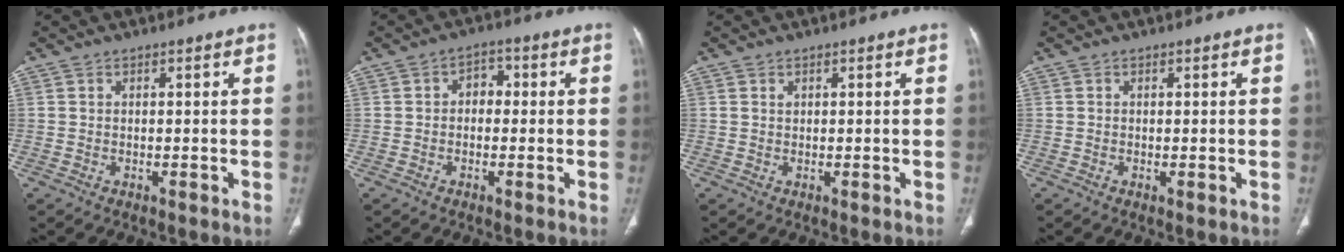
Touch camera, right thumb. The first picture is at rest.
{"total": 3.4, "force": [0.0, 2.6, 2.2], "torque": [-0.011, 0.015, -0.011]}
{"total": 0.6, "force": [0.3, 0.4, 0.2], "torque": [0.001, 0.001, 0.006]}
{"total": 0.0}